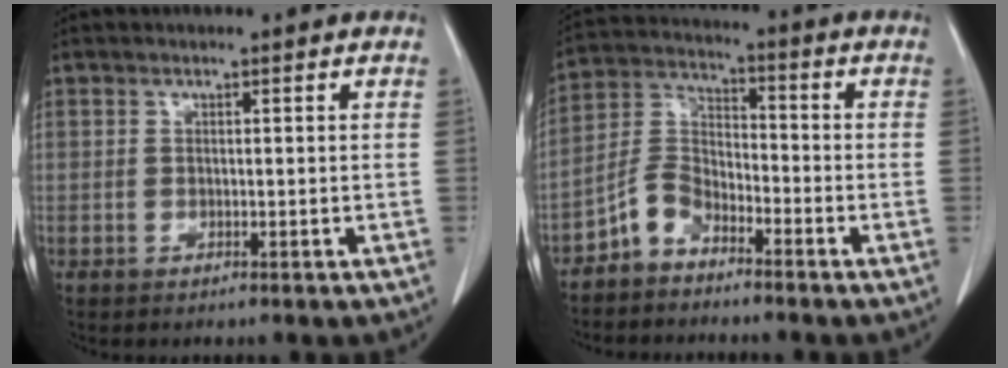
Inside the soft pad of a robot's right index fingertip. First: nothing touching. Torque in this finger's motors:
{"motor_torque": [-0.06, -0.09, 0.02, -0.04]}